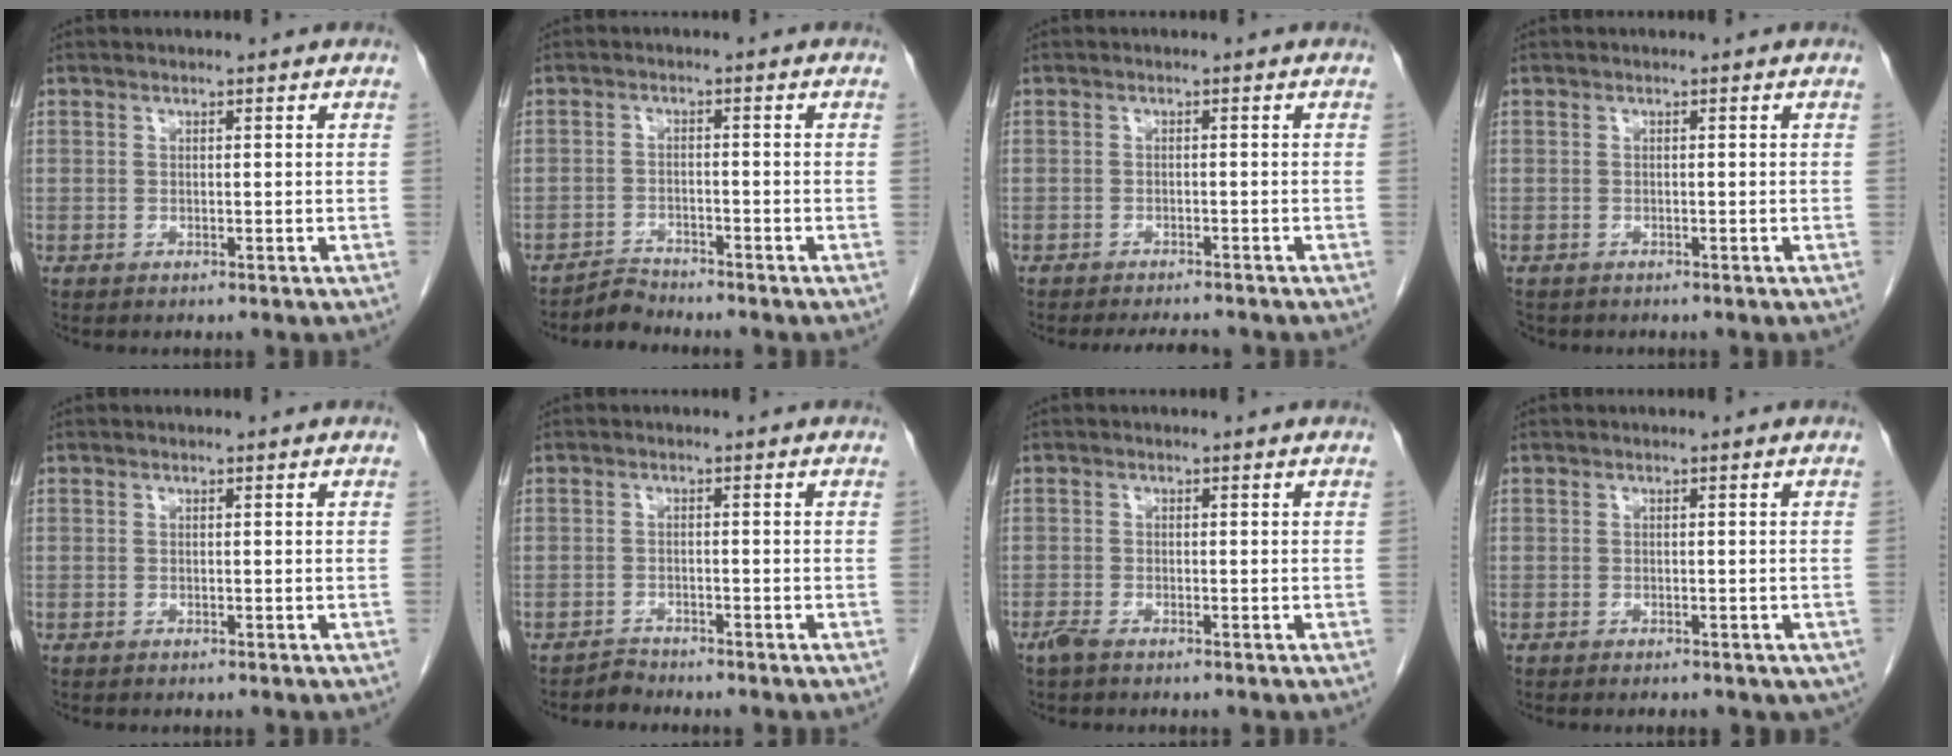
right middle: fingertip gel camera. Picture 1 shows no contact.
{"total": 1.6, "force": [-1.4, 0.1, -0.7], "torque": [0.018, -0.011, -0.024]}
{"total": 4.4, "force": [-4.1, 0.7, 1.4], "torque": [-0.017, -0.008, -0.058]}
{"total": 1.3, "force": [-1.1, 0.7, 0.3], "torque": [-0.012, -0.001, -0.016]}
{"total": 0.0}
{"total": 0.8, "force": [-0.5, 0.2, -0.6], "torque": [0.015, -0.005, -0.008]}
{"total": 1.5, "force": [-1.2, 0.3, 0.9], "torque": [-0.026, -0.004, -0.023]}
{"total": 3.8, "force": [-2.7, 1.8, 2.0], "torque": [-0.020, -0.005, -0.027]}